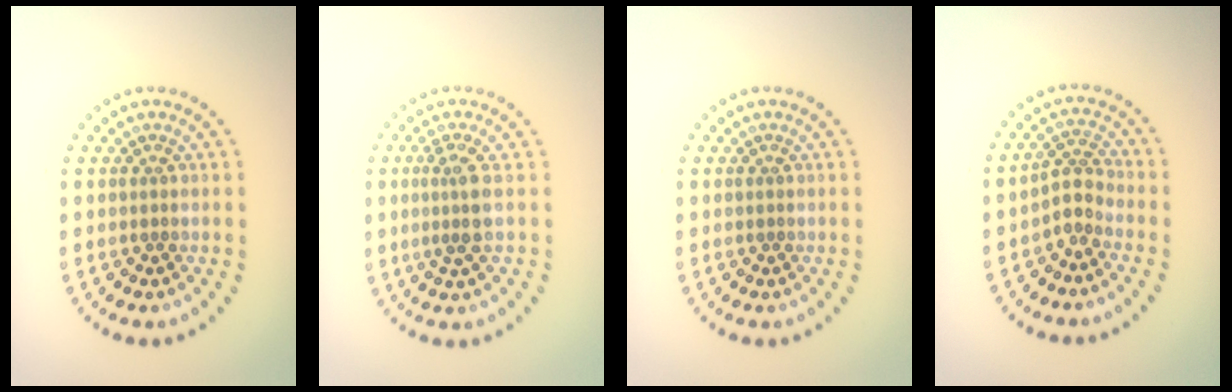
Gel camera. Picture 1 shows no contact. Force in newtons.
{"total": 2.3, "press": 1.9, "slide": 1.4}
{"total": 0.0}
{"total": 2.3, "press": 1.6, "slide": 1.7}